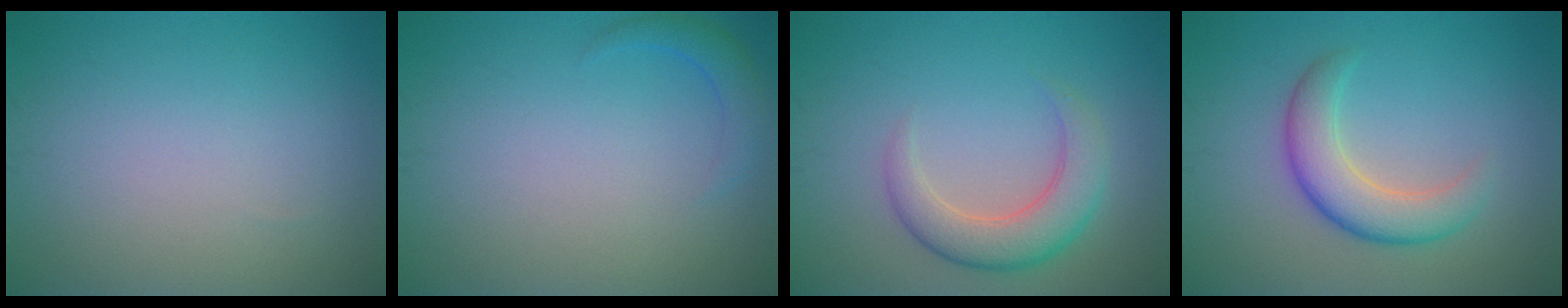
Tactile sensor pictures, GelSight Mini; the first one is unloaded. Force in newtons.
{"total": 1.6, "press": 1.6, "slide": 0.2}
{"total": 4.4, "press": 4.4, "slide": 0.3}
{"total": 4.5, "press": 4.5, "slide": 0.3}